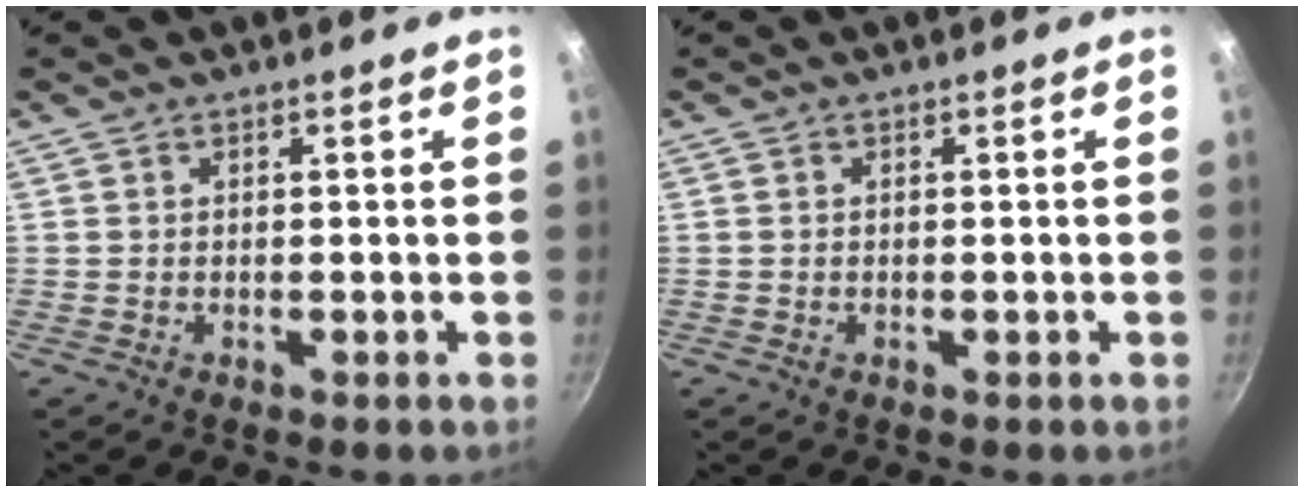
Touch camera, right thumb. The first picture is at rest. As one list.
[{"total": 0.0}]